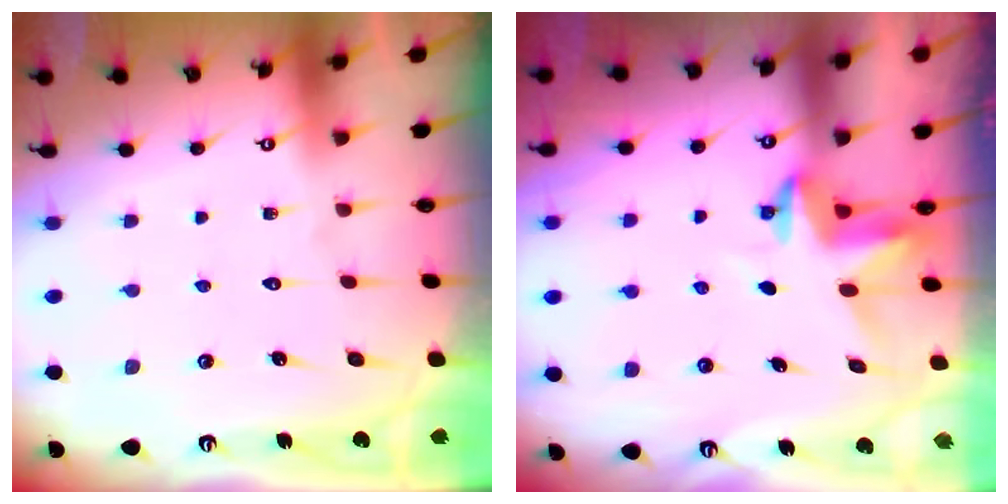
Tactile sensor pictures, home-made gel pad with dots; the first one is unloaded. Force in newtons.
{"total": 3.9, "press": 3.9, "slide": 0.4}